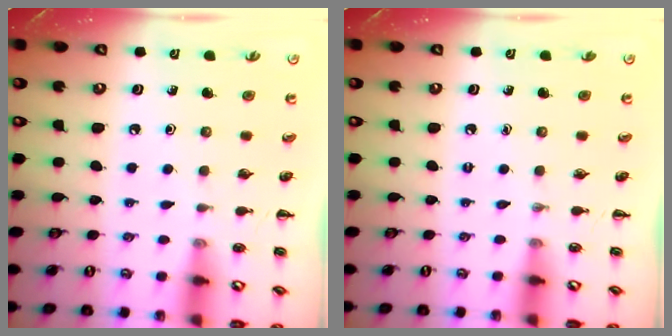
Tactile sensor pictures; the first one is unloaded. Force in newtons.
{"total": 0.0}